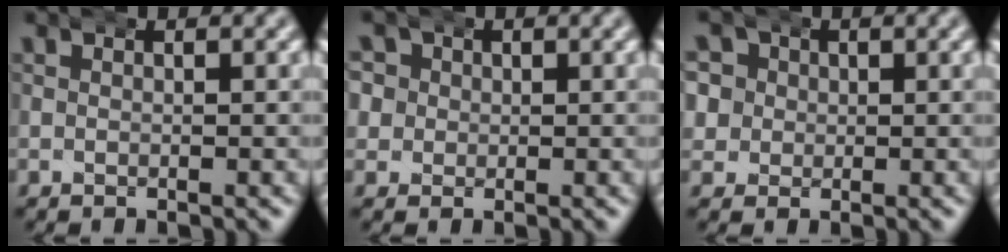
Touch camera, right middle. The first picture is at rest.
{"total": 3.4, "force": [0.5, 3.2, 1.1], "torque": [-0.038, -0.006, 0.007]}
{"total": 5.0, "force": [0.8, 4.6, 1.8], "torque": [-0.059, -0.009, 0.012]}